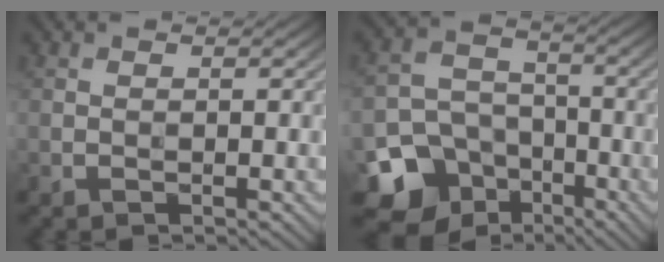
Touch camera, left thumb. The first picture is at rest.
{"total": 11.3, "force": [-6.1, 8.7, 3.7], "torque": [-0.104, -0.028, -0.112]}